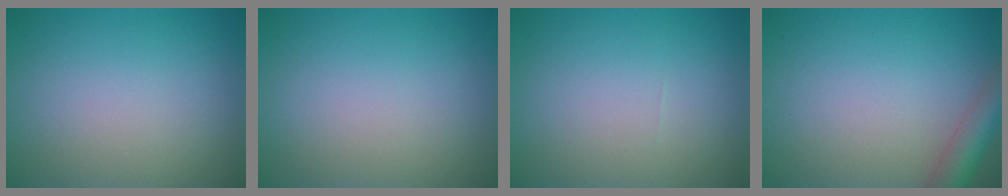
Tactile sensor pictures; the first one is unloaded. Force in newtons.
{"total": 0.0}
{"total": 0.0}
{"total": 3.9, "press": 3.9, "slide": 0.2}